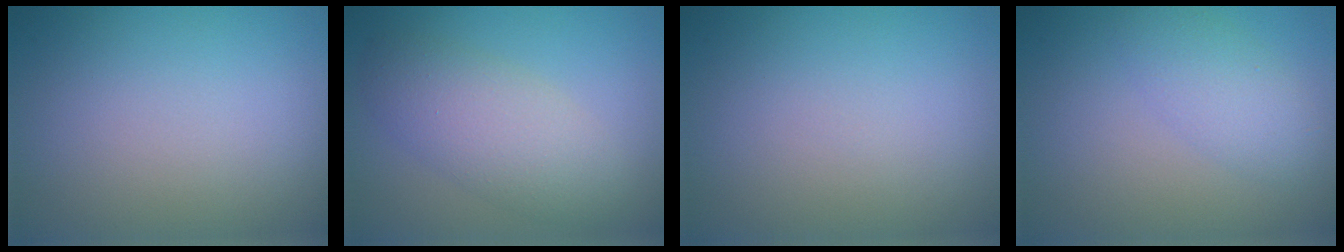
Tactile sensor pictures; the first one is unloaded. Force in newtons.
{"total": 4.7, "press": 4.7, "slide": 0.2}
{"total": 0.0}
{"total": 2.8, "press": 2.8, "slide": 0.1}